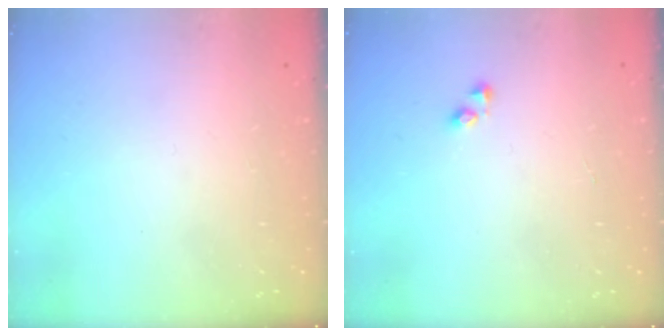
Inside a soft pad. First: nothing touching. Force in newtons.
{"total": 1.9, "press": 1.9, "slide": 0.3}